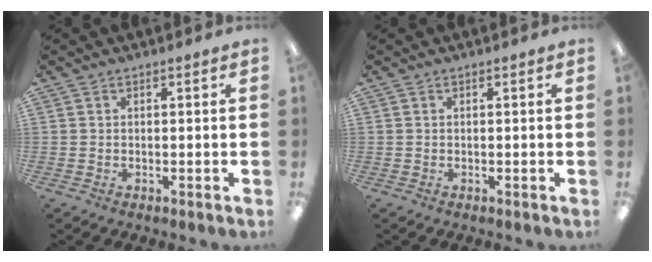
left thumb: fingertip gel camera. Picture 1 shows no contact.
{"total": 0.0}